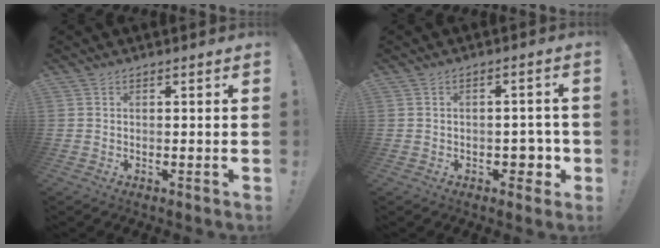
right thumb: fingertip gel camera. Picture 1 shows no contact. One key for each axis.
{"total": 5.3, "fx": -1.3, "fy": 4.1, "fz": 3.1, "tx": -0.024, "ty": 0.004, "tz": -0.020}